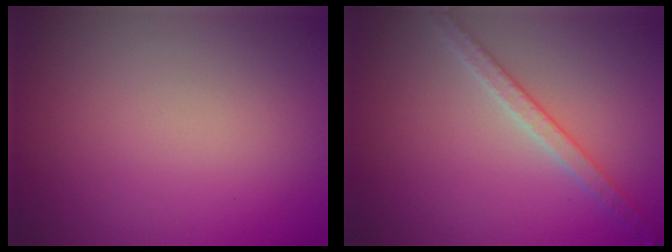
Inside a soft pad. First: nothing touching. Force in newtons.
{"total": 2.9, "press": 2.8, "slide": 0.6}